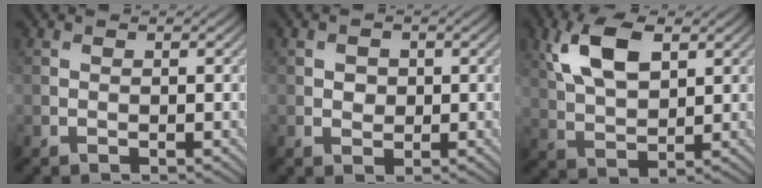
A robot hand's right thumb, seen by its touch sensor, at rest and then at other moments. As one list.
[{"total": 1.5, "force": [0.1, 1.4, 0.6], "torque": [-0.013, -0.004, 0.000]}, {"total": 8.7, "force": [3.5, 4.5, 6.6], "torque": [-0.148, 0.010, 0.066]}]